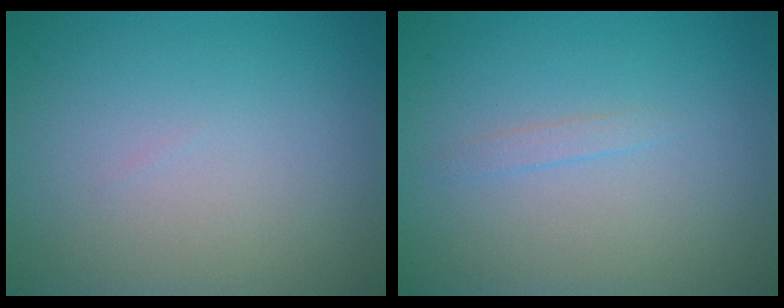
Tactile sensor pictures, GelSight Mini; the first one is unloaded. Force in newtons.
{"total": 0.7, "press": 0.7, "slide": 0.1}